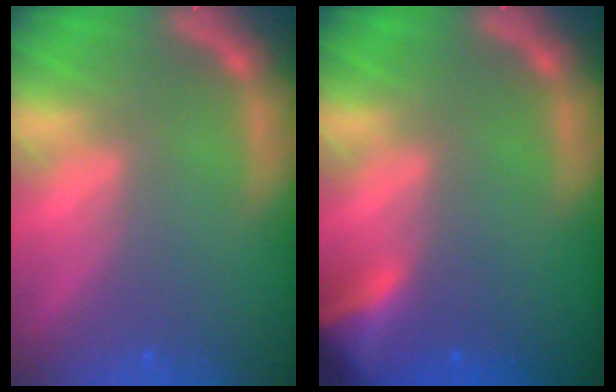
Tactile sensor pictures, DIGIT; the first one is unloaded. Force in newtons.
{"total": 4.4}